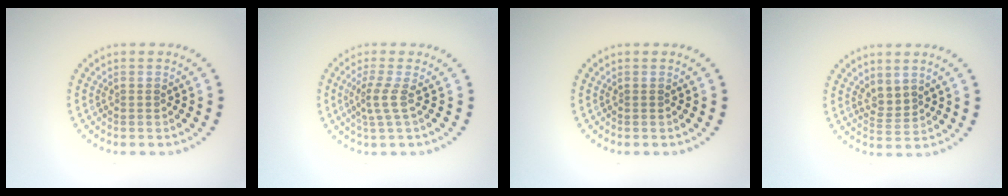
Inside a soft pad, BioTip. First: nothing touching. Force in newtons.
{"total": 2.1, "press": 1.3, "slide": 1.6}
{"total": 0.0}
{"total": 1.6, "press": 1.3, "slide": 0.9}